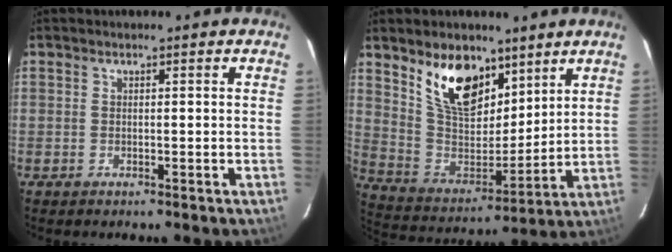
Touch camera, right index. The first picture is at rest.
{"total": 15.5, "force": [9.5, 8.3, 8.9], "torque": [-0.171, -0.004, 0.186]}